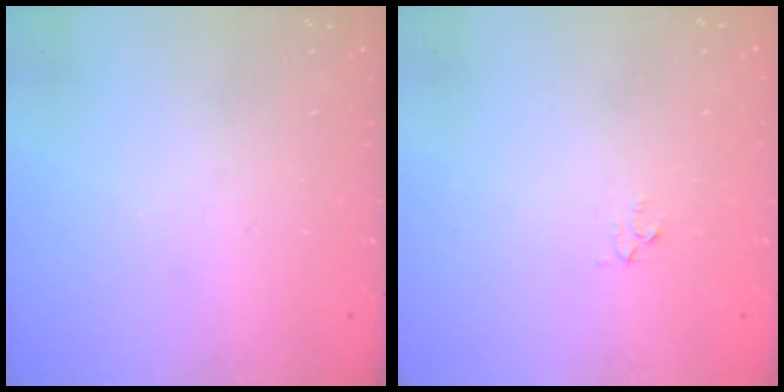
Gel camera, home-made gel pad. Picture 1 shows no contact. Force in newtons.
{"total": 2.3, "press": 2.3, "slide": 0.2}